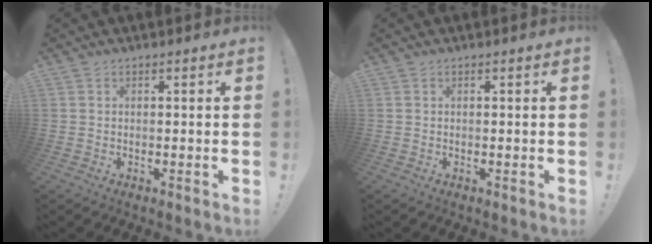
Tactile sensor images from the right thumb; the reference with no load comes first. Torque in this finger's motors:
{"motor_torque": [-0.06, -0.06, -0.13, 0.13, 0.00]}